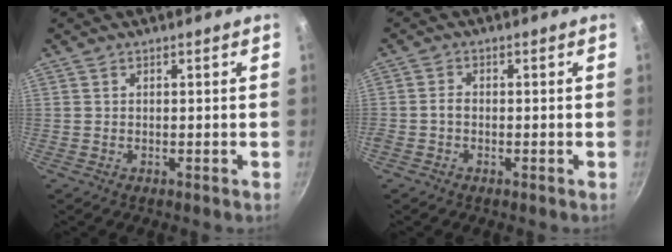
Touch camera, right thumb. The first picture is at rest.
{"total": 1.9, "force": [-0.5, 1.4, 1.1], "torque": [-0.020, 0.012, -0.013]}